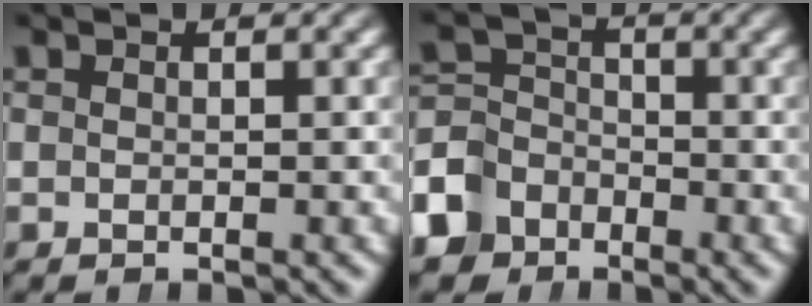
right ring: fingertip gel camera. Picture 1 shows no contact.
{"total": 6.3, "force": [-2.9, 5.2, 1.9], "torque": [-0.036, -0.027, -0.041]}